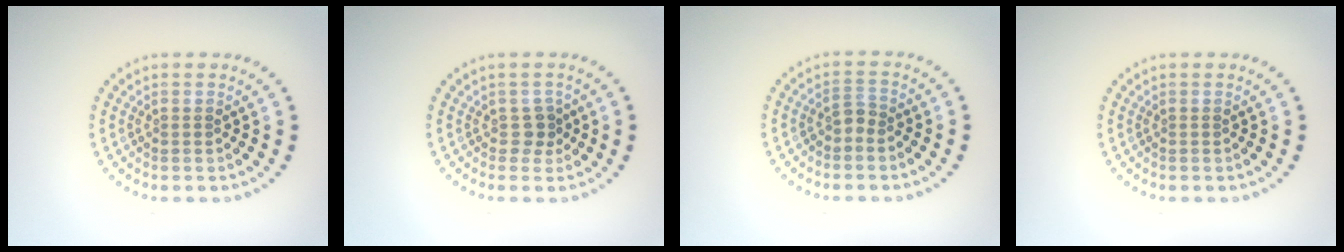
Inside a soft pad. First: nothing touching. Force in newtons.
{"total": 1.3, "press": 1.0, "slide": 0.9}
{"total": 1.3, "press": 1.0, "slide": 0.8}
{"total": 0.0}